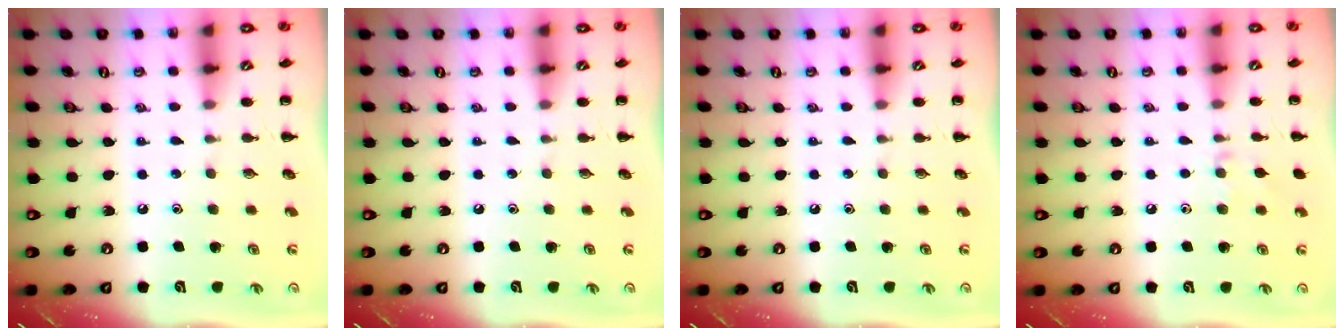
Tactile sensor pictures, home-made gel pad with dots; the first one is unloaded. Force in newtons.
{"total": 0.0}
{"total": 0.0}
{"total": 6.1, "press": 5.8, "slide": 2.0}